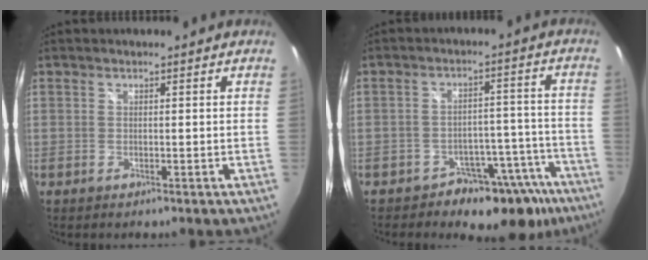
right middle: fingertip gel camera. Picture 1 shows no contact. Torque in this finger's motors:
{"motor_torque": [-0.24, -0.19, -0.01, -0.01]}